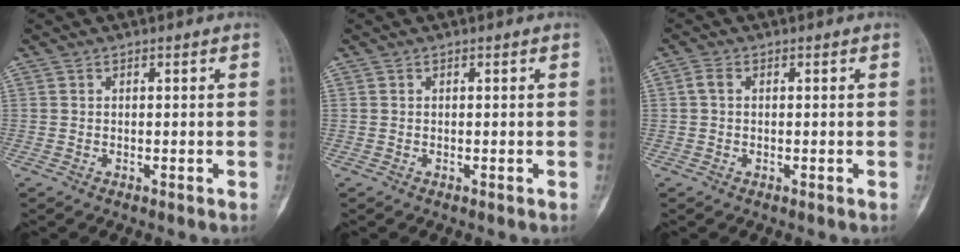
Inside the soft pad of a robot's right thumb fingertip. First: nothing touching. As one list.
[{"total": 0.0}, {"total": 1.7, "force": [0.2, 1.1, 1.3], "torque": [-0.028, 0.002, 0.000]}]